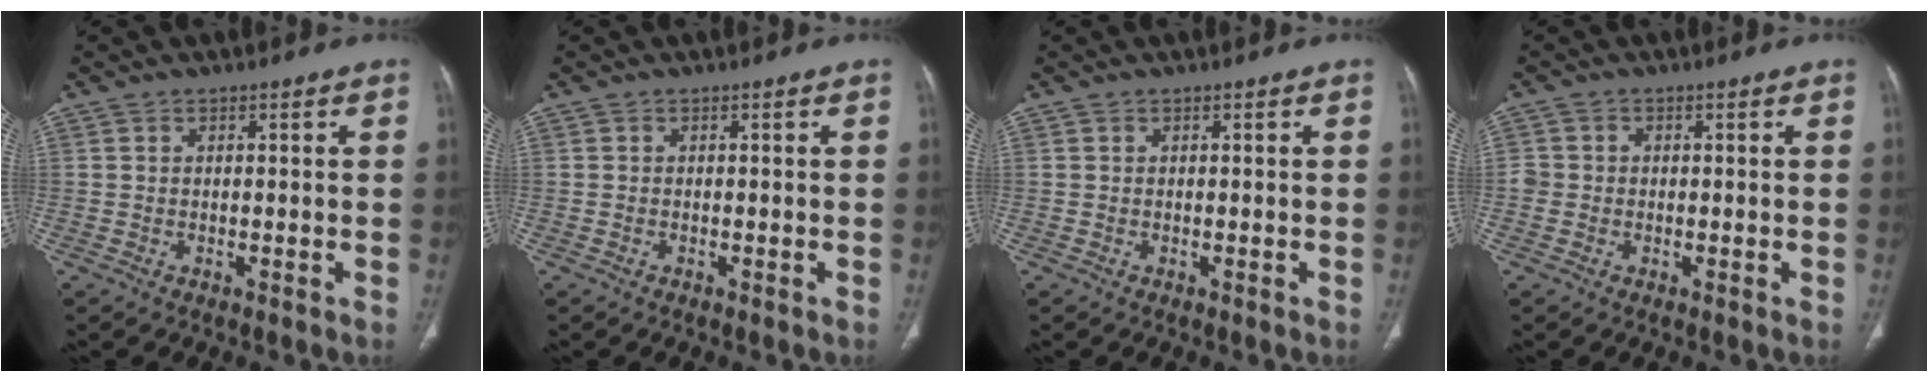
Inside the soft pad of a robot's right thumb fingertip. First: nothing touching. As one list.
[{"total": 0.0}, {"total": 0.0}, {"total": 2.3, "force": [-0.4, 2.2, 0.6], "torque": [0.000, 0.009, -0.009]}]